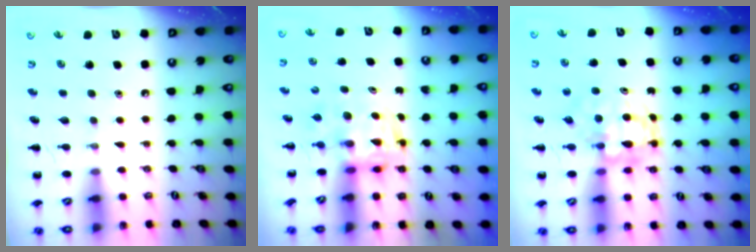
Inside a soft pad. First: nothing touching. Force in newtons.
{"total": 3.3, "press": 3.3, "slide": 0.6}
{"total": 5.3, "press": 5.1, "slide": 1.2}